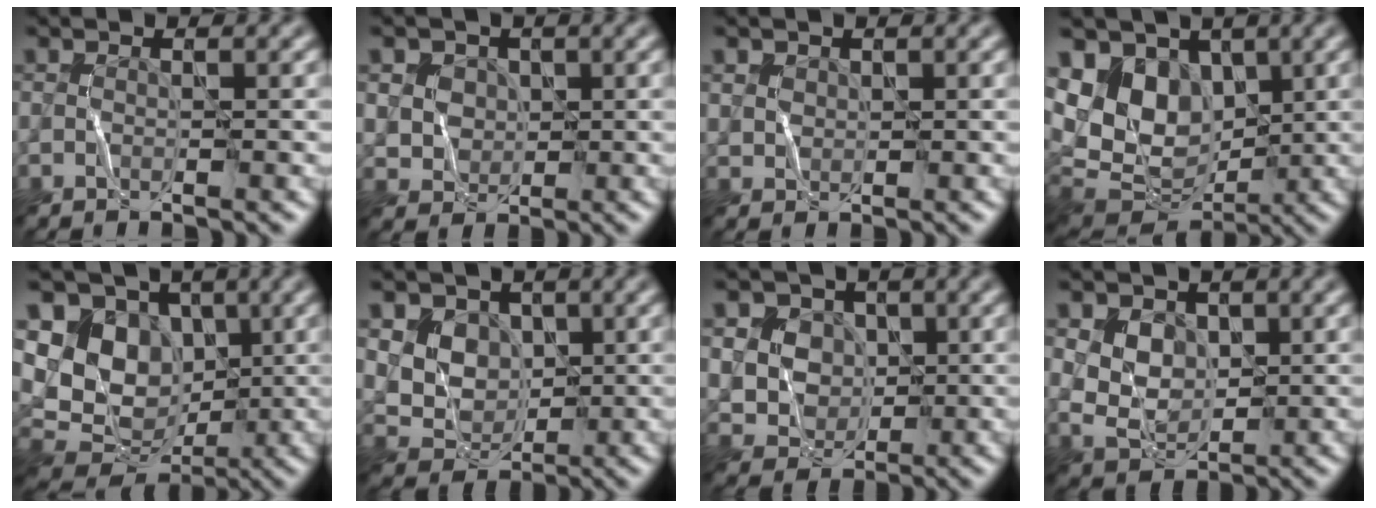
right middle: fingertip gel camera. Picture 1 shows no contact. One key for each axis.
{"total": 1.9, "fx": 0.9, "fy": 1.7, "fz": -0.3, "tx": -0.012, "ty": -0.005, "tz": 0.030}
{"total": 1.0, "fx": 0.7, "fy": 0.6, "fz": -0.3, "tx": 0.002, "ty": -0.003, "tz": 0.020}
{"total": 6.6, "fx": 2.6, "fy": 5.1, "fz": 3.4, "tx": -0.078, "ty": -0.008, "tz": 0.050}
{"total": 8.1, "fx": 2.8, "fy": 6.7, "fz": 3.4, "tx": -0.066, "ty": 0.008, "tz": 0.044}
{"total": 5.4, "fx": 2.5, "fy": 4.5, "fz": 1.8, "tx": -0.051, "ty": 0.015, "tz": 0.045}
{"total": 3.6, "fx": 1.6, "fy": 3.2, "fz": 0.5, "tx": -0.027, "ty": 0.001, "tz": 0.038}
{"total": 2.4, "fx": 1.0, "fy": 2.1, "fz": 0.8, "tx": -0.024, "ty": 0.000, "tz": 0.026}